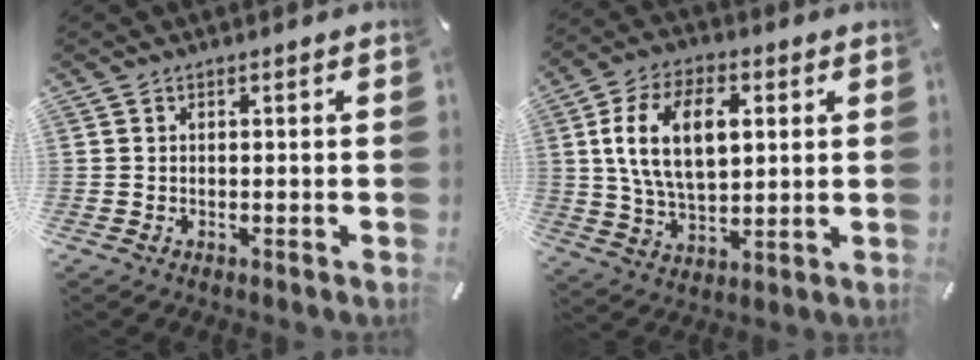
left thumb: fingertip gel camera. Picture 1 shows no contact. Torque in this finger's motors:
{"motor_torque": [0.25, 1.34, 1.82, -0.94, 0.59]}